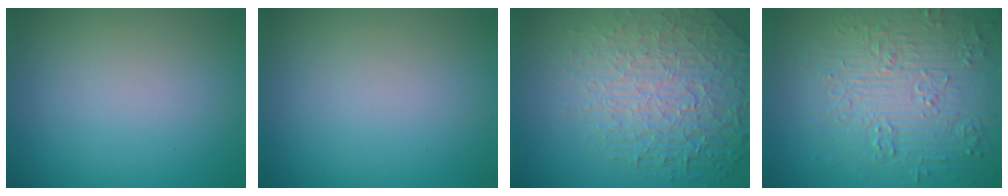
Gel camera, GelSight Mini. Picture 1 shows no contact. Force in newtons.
{"total": 0.0}
{"total": 8.6, "press": 5.8, "slide": 6.3}
{"total": 8.3, "press": 6.5, "slide": 5.3}